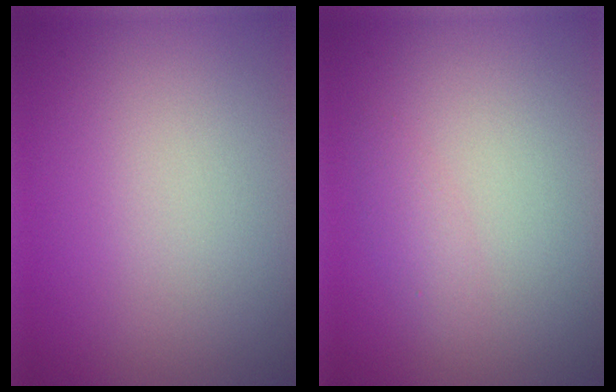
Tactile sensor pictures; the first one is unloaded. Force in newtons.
{"total": 1.0, "press": 1.0, "slide": 0.0}